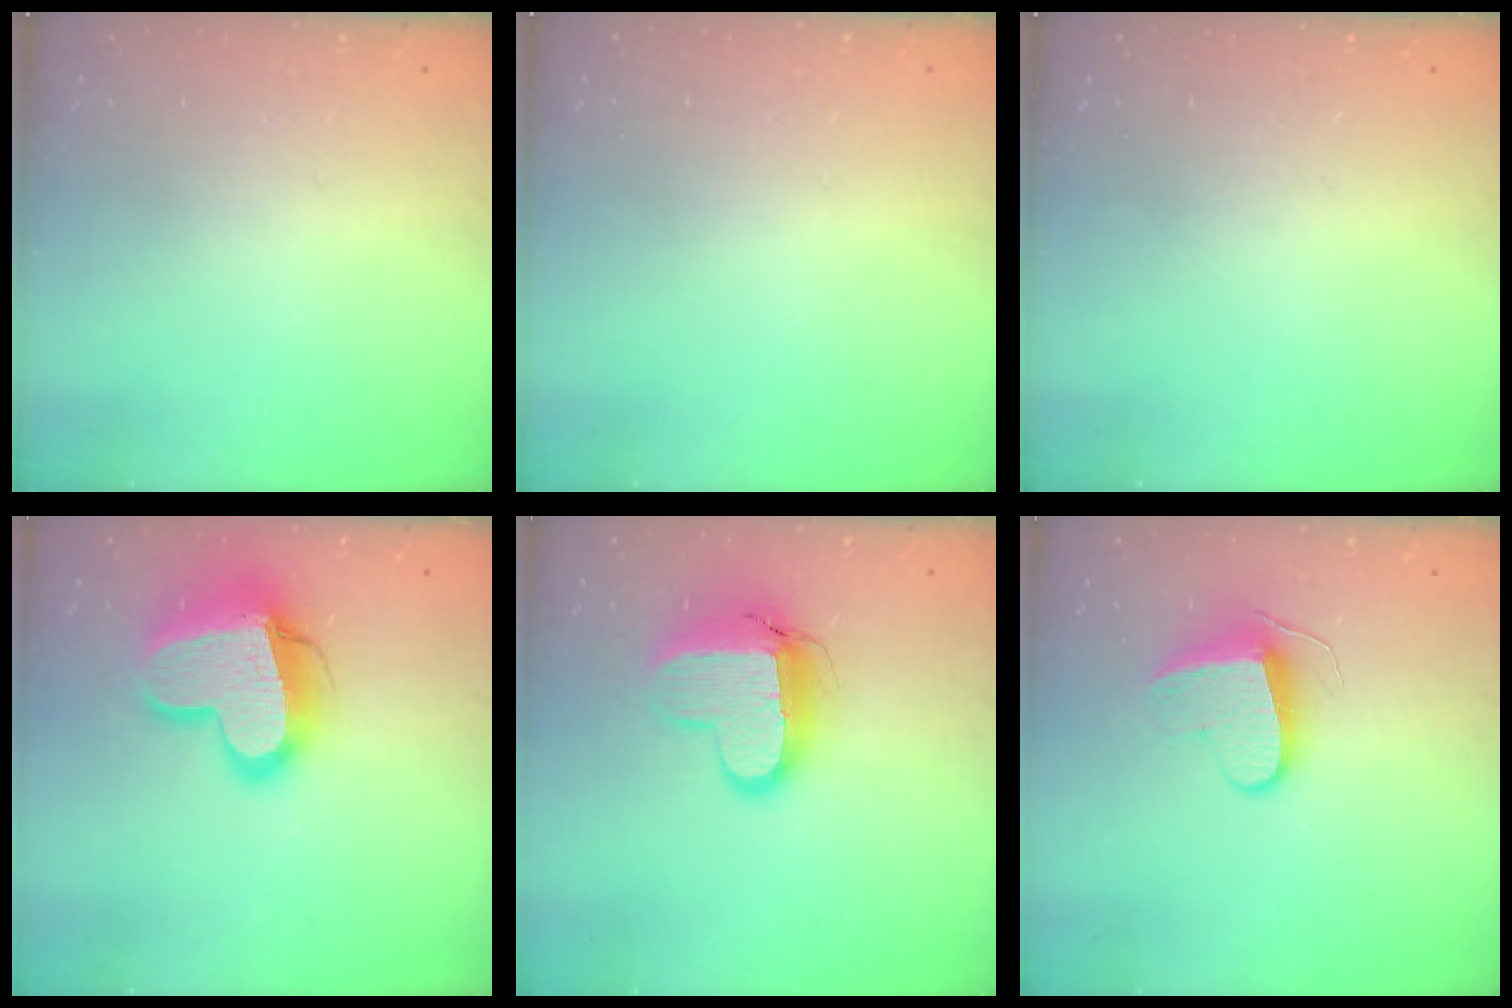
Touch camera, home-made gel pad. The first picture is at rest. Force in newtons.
{"total": 0.0}
{"total": 0.0}
{"total": 17.7, "press": 17.6, "slide": 1.5}
{"total": 13.3, "press": 13.3, "slide": 1.0}
{"total": 8.9, "press": 8.9, "slide": 0.1}